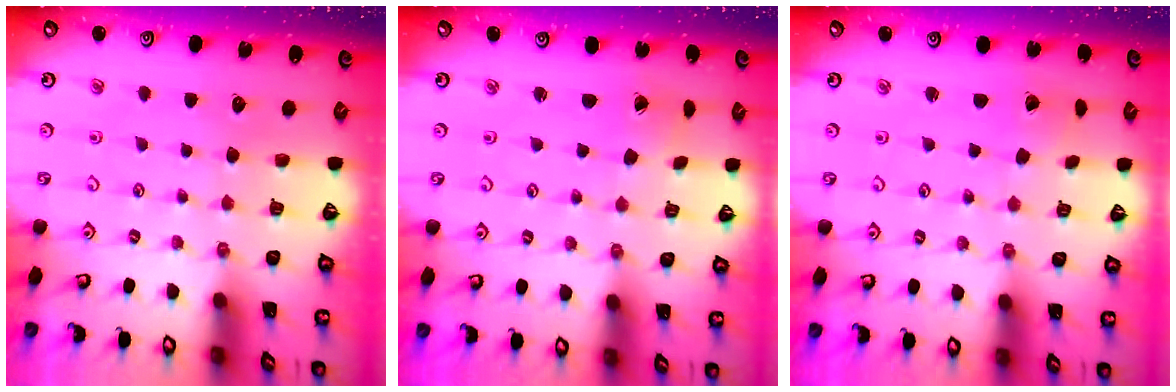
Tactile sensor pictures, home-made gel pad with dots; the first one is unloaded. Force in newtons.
{"total": 1.4, "press": 1.4, "slide": 0.1}
{"total": 2.1, "press": 2.1, "slide": 0.2}